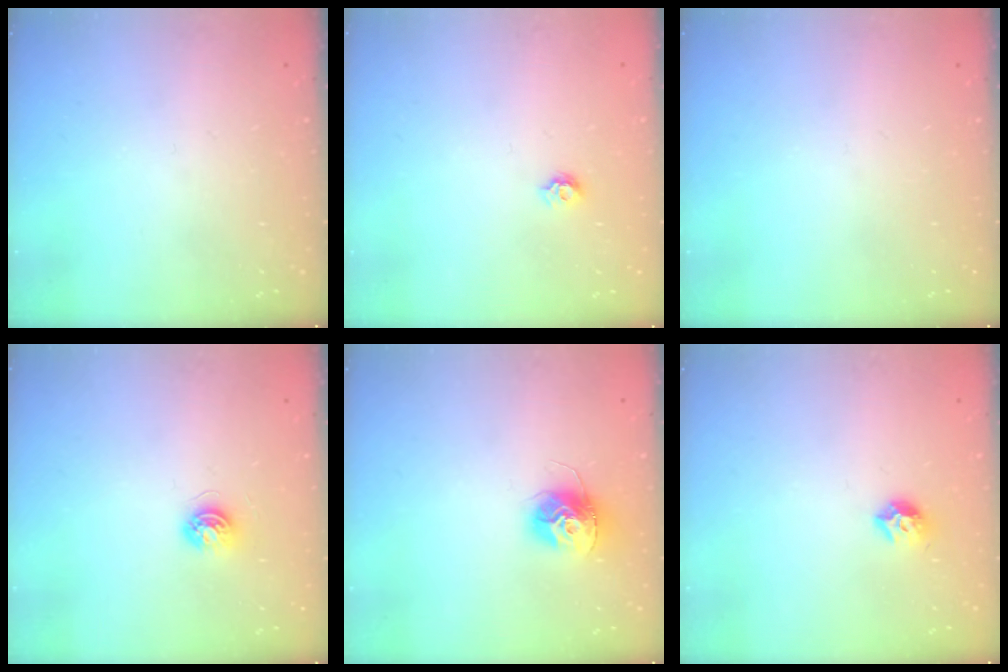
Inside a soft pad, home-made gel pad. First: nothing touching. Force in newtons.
{"total": 5.9, "press": 5.8, "slide": 0.7}
{"total": 0.0}
{"total": 5.4, "press": 5.4, "slide": 0.5}
{"total": 12.1, "press": 12.1, "slide": 1.1}
{"total": 7.9, "press": 7.9, "slide": 0.7}